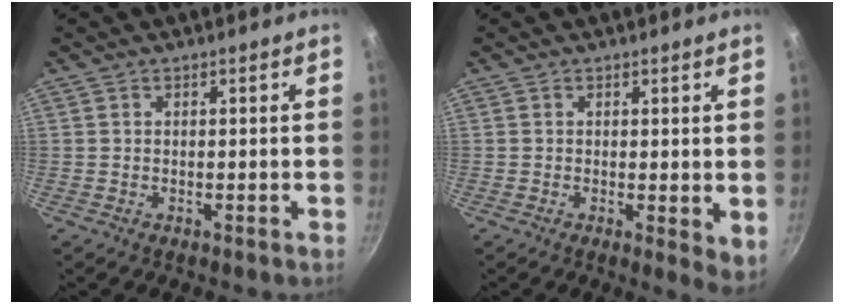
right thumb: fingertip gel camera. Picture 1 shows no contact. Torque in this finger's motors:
{"motor_torque": [-0.15, 0.32, -0.11, -0.09, -0.01]}